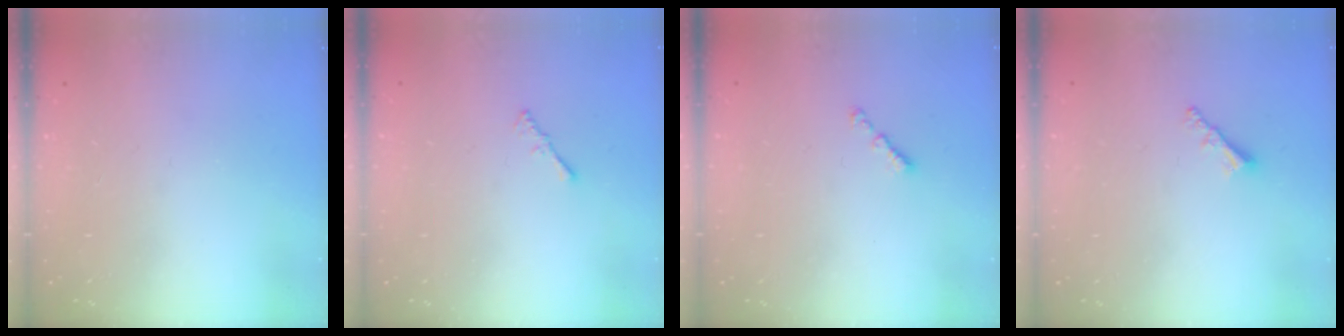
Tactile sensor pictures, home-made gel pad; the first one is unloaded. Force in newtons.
{"total": 0.7, "press": 0.6, "slide": 0.3}
{"total": 1.1, "press": 1.0, "slide": 0.4}
{"total": 1.9, "press": 1.9, "slide": 0.5}